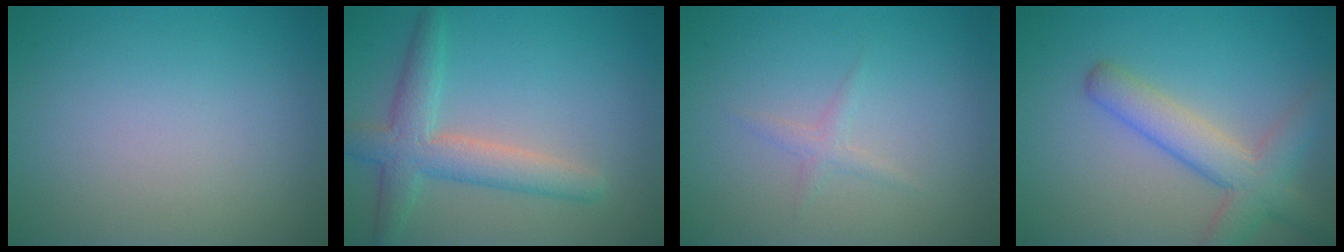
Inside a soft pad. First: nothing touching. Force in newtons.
{"total": 4.4, "press": 4.4, "slide": 0.3}
{"total": 1.0, "press": 1.0, "slide": 0.1}
{"total": 4.8, "press": 4.8, "slide": 0.2}